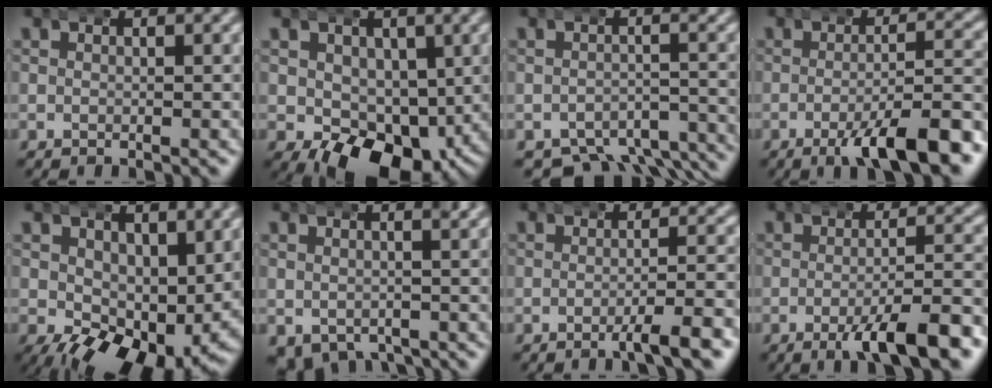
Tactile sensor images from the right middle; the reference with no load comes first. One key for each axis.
{"total": 6.9, "fx": -2.4, "fy": 4.6, "fz": 4.6, "tx": -0.076, "ty": -0.045, "tz": -0.015}
{"total": 7.6, "fx": -6.4, "fy": 3.0, "fz": 2.9, "tx": -0.023, "ty": -0.021, "tz": -0.098}
{"total": 6.9, "fx": -3.8, "fy": 1.4, "fz": 5.6, "tx": -0.083, "ty": -0.011, "tz": -0.057}
{"total": 8.4, "fx": -1.9, "fy": 4.6, "fz": 6.7, "tx": -0.109, "ty": -0.059, "tz": 0.002}
{"total": 4.0, "fx": -2.6, "fy": 2.1, "fz": 2.2, "tx": -0.036, "ty": -0.018, "tz": -0.027}
{"total": 3.2, "fx": -2.0, "fy": 0.0, "fz": 2.5, "tx": -0.037, "ty": 0.001, "tz": -0.035}
{"total": 6.2, "fx": -3.4, "fy": 1.2, "fz": 5.1, "tx": -0.075, "ty": -0.009, "tz": -0.052}